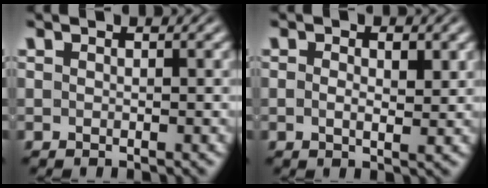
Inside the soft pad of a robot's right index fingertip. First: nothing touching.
{"total": 1.5, "force": [0.1, 0.2, 1.5], "torque": [-0.019, -0.010, 0.007]}